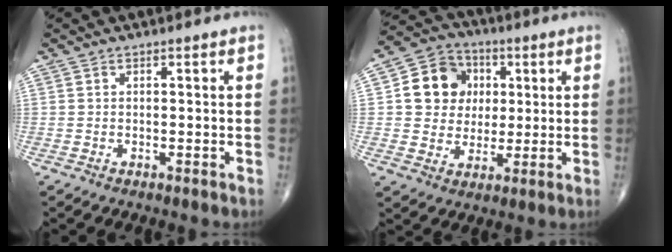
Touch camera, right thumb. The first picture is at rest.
{"total": 11.9, "force": [2.3, 10.4, 5.2], "torque": [-0.050, 0.006, 0.036]}